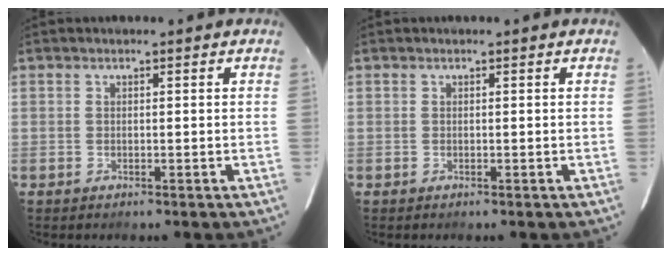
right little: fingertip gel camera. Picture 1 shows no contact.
{"total": 0.0}